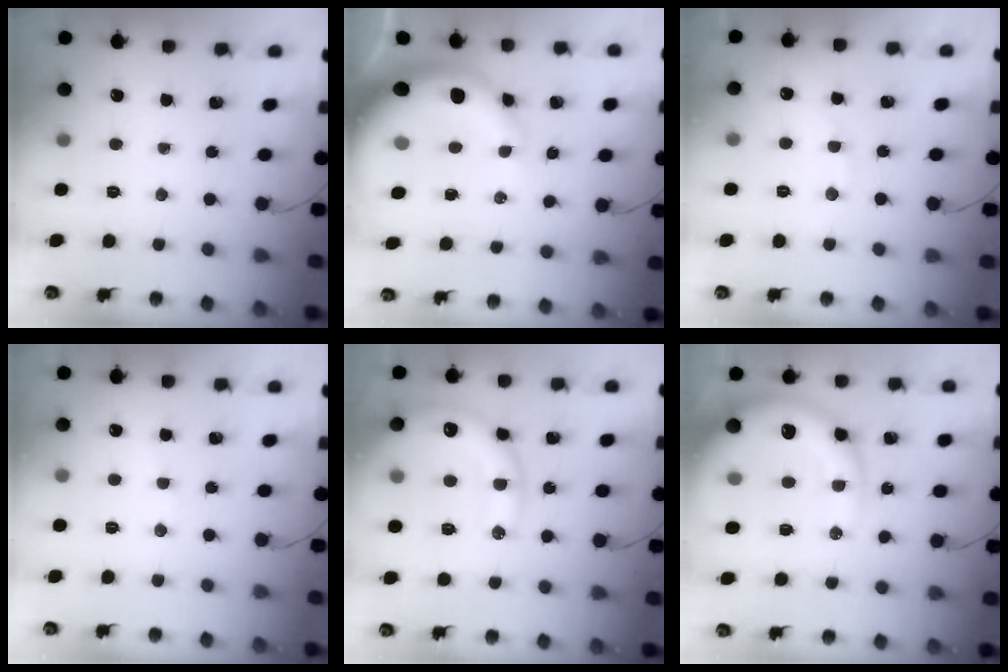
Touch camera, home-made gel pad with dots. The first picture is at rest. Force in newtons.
{"total": 12.8, "press": 12.3, "slide": 3.4}
{"total": 6.6, "press": 6.5, "slide": 1.1}
{"total": 3.4, "press": 3.3, "slide": 0.9}
{"total": 20.1, "press": 19.8, "slide": 3.5}
{"total": 16.3, "press": 15.9, "slide": 3.7}